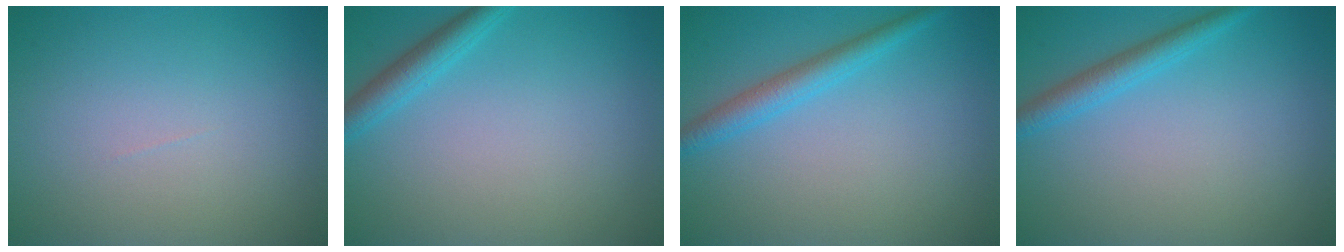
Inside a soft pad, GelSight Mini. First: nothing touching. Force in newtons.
{"total": 2.5, "press": 2.4, "slide": 0.1}
{"total": 2.7, "press": 2.7, "slide": 0.2}
{"total": 2.5, "press": 2.5, "slide": 0.1}